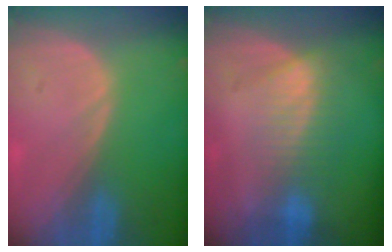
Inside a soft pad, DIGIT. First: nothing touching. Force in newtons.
{"total": 7.1, "press": 6.2, "slide": 3.5}